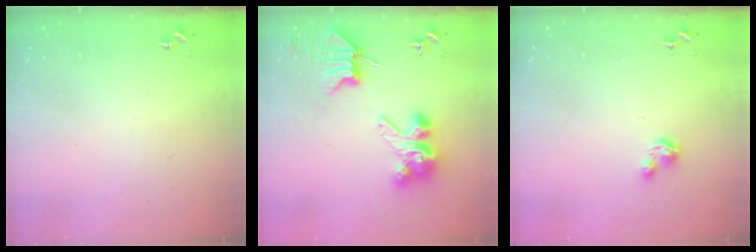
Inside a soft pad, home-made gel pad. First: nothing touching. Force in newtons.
{"total": 8.9, "press": 8.8, "slide": 1.3}
{"total": 4.0, "press": 4.0, "slide": 0.4}